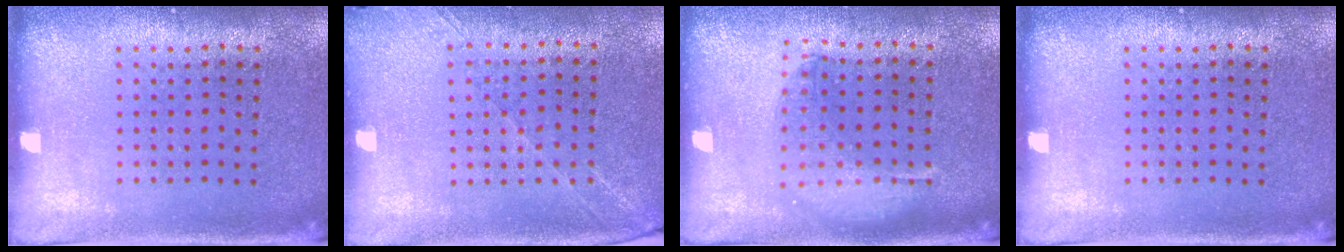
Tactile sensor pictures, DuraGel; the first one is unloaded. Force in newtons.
{"total": 1.3, "press": 1.2, "slide": 0.4}
{"total": 1.3, "press": 1.3, "slide": 0.4}
{"total": 0.0}